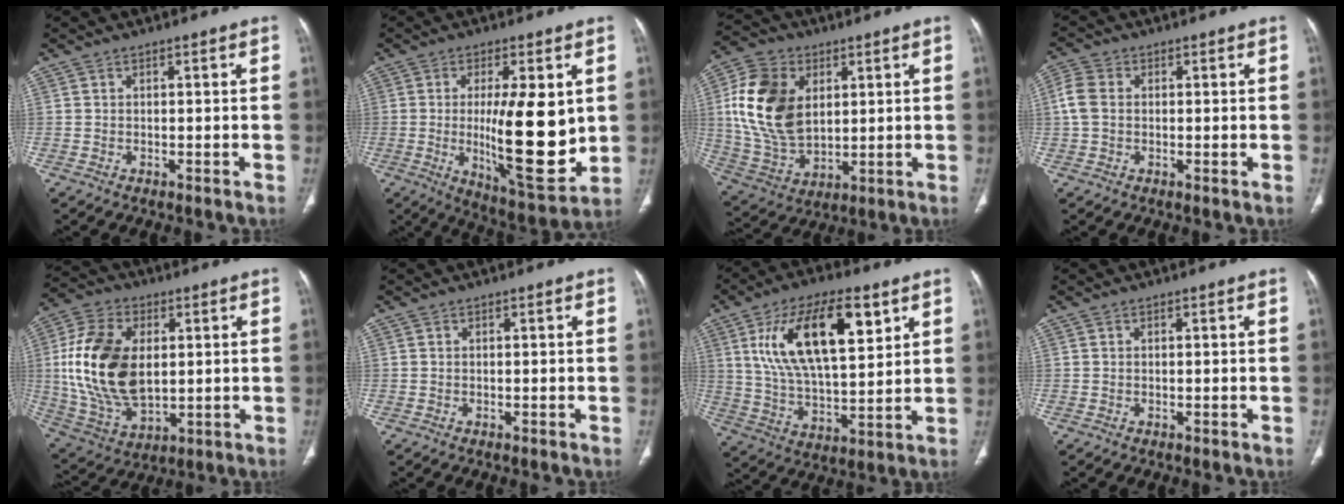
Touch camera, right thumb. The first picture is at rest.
{"total": 18.0, "force": [0.5, 5.3, 17.2], "torque": [-0.249, -0.038, 0.020]}
{"total": 17.9, "force": [4.0, 12.1, 12.6], "torque": [-0.226, -0.015, 0.081]}
{"total": 4.5, "force": [0.3, 3.2, 3.2], "torque": [-0.076, 0.008, -0.001]}
{"total": 20.1, "force": [2.3, 12.4, 15.7], "torque": [-0.299, -0.017, 0.050]}
{"total": 0.0}
{"total": 20.0, "force": [8.0, 8.4, 16.3], "torque": [-0.267, -0.025, 0.145]}
{"total": 0.0}